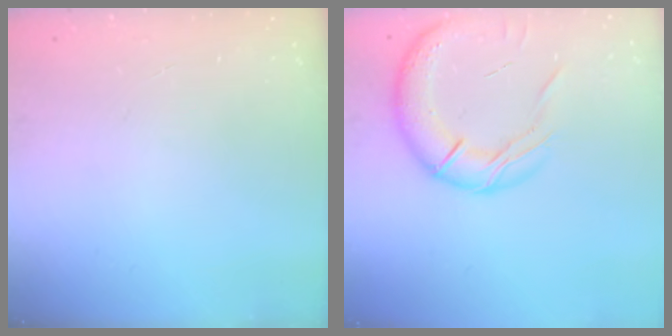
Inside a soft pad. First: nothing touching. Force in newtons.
{"total": 19.8, "press": 19.6, "slide": 3.2}